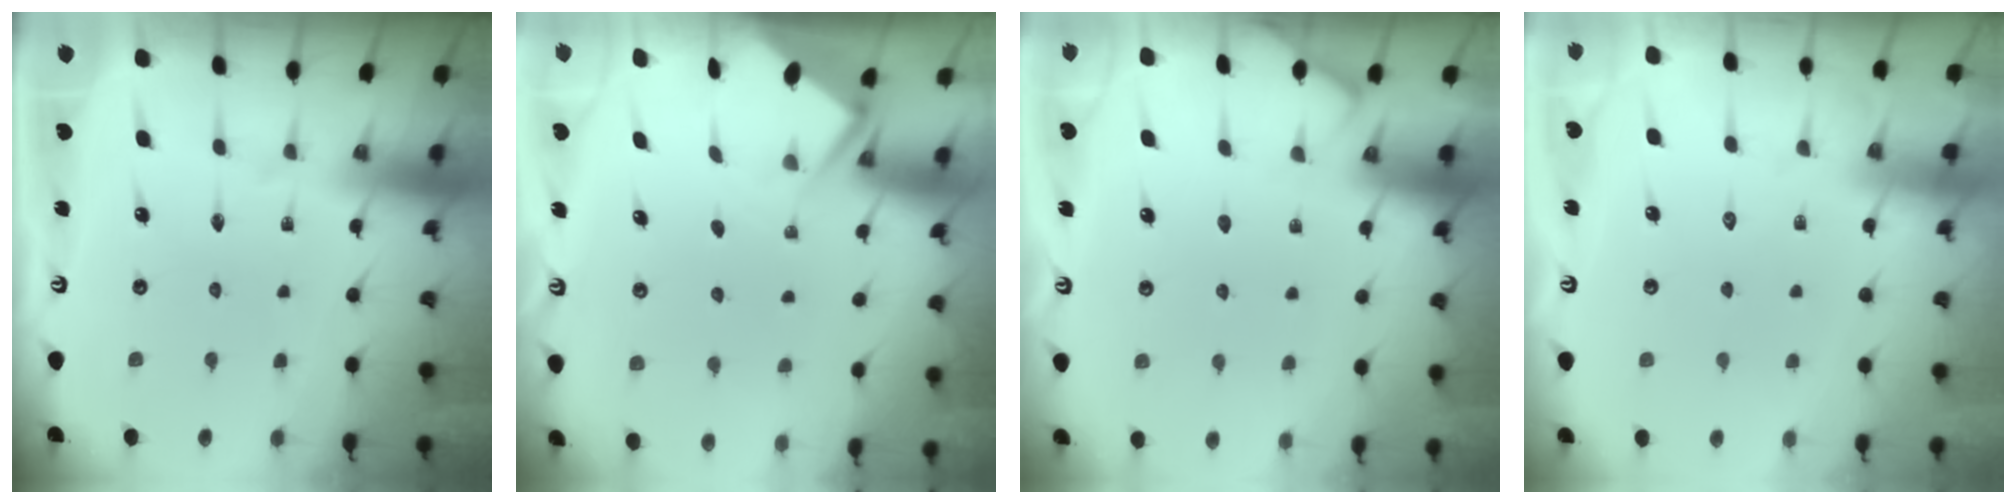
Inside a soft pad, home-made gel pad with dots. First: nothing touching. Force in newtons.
{"total": 2.9, "press": 2.9, "slide": 0.4}
{"total": 3.3, "press": 3.3, "slide": 0.3}
{"total": 3.9, "press": 3.8, "slide": 0.5}